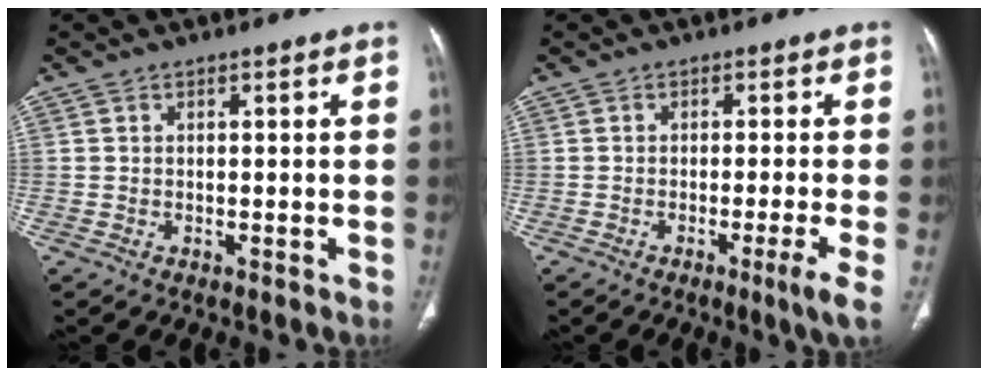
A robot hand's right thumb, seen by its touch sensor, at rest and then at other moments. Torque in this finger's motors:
{"motor_torque": [0.47, -0.36, 0.33, -0.26, 0.11]}